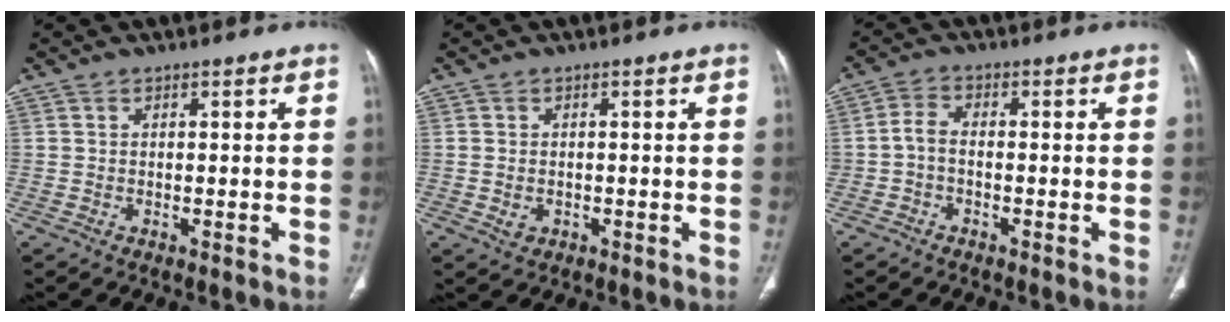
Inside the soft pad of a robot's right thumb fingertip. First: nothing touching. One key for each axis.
{"total": 2.1, "fx": -0.4, "fy": 1.7, "fz": 1.1, "tx": -0.017, "ty": 0.002, "tz": 0.000}
{"total": 3.0, "fx": -0.9, "fy": 1.9, "fz": 2.2, "tx": -0.043, "ty": 0.016, "tz": -0.023}